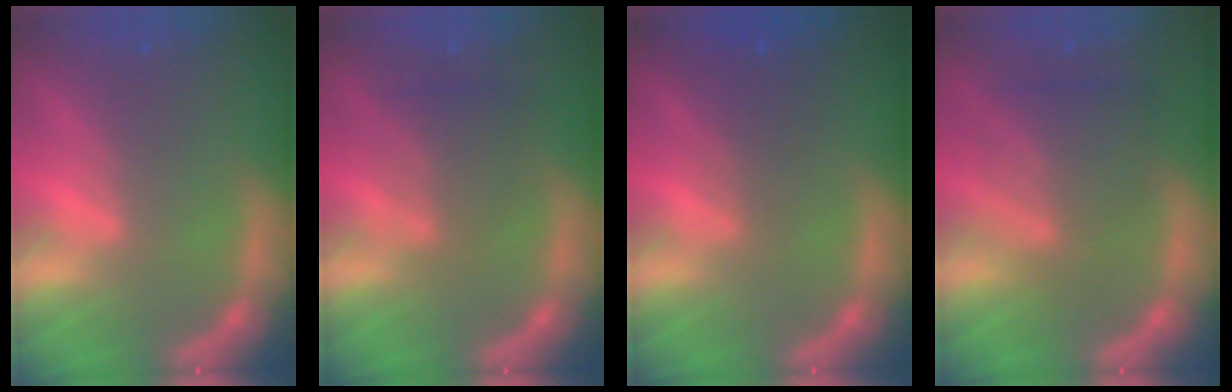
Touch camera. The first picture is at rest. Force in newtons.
{"total": 3.4}
{"total": 2.5}
{"total": 6.0}